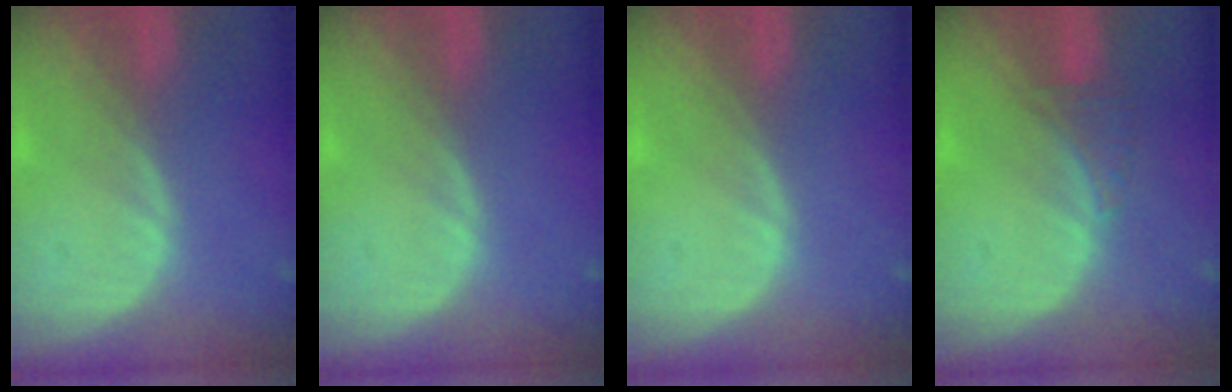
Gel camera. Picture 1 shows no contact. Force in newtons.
{"total": 0.0}
{"total": 0.0}
{"total": 2.3, "press": 2.2, "slide": 0.7}